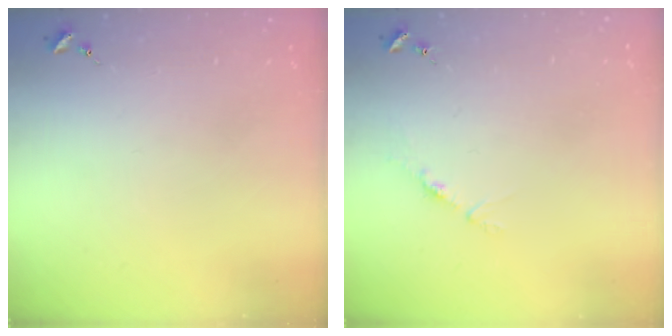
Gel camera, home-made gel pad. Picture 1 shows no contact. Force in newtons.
{"total": 4.0, "press": 3.9, "slide": 0.5}